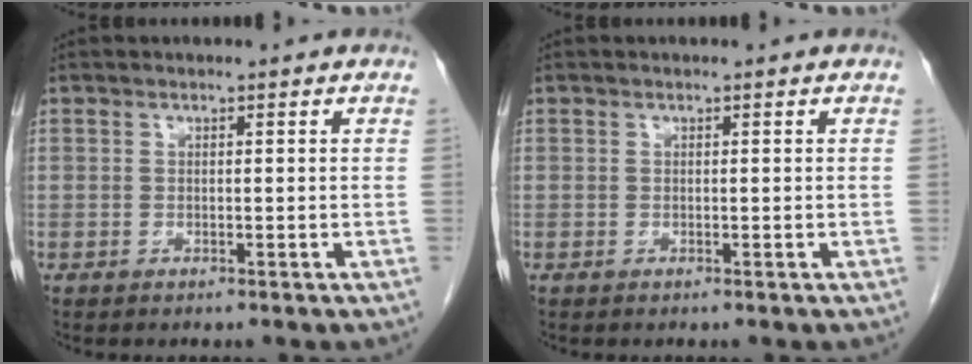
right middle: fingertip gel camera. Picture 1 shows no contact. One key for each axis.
{"total": 0.0}